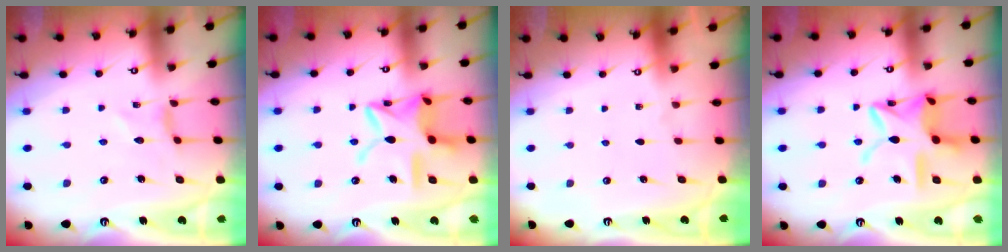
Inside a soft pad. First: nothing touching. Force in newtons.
{"total": 15.4, "press": 15.3, "slide": 1.2}
{"total": 0.0}
{"total": 15.4, "press": 15.3, "slide": 1.2}